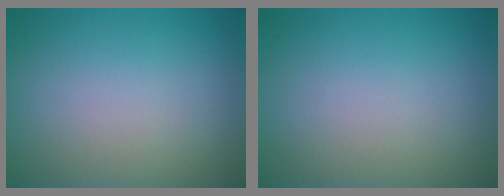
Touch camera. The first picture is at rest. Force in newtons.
{"total": 0.0}